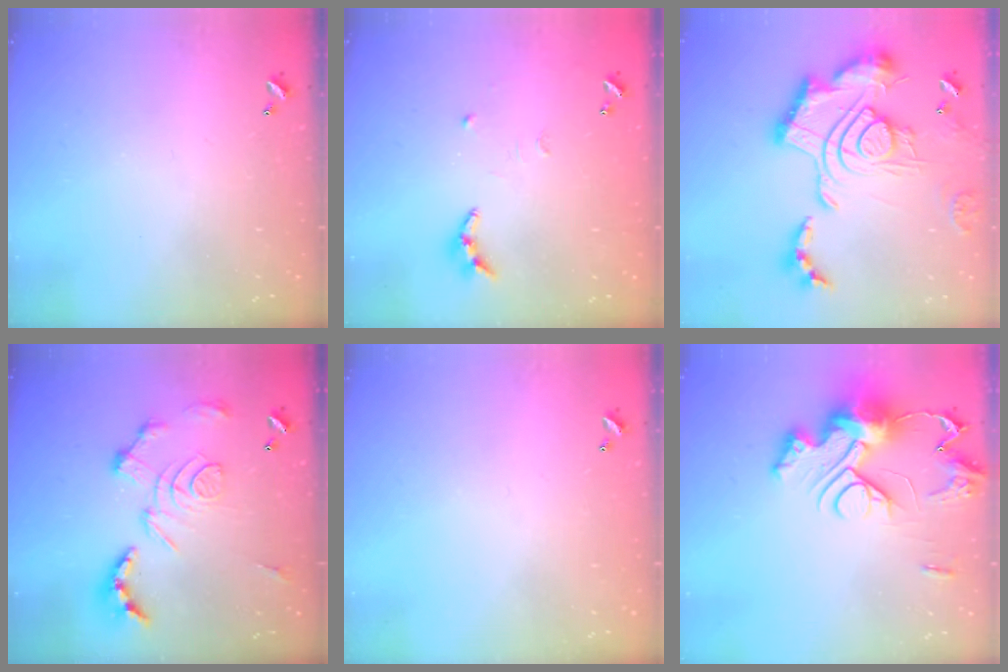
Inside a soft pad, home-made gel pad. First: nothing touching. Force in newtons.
{"total": 7.9, "press": 7.9, "slide": 0.2}
{"total": 3.0, "press": 2.4, "slide": 1.8}
{"total": 3.4, "press": 2.7, "slide": 2.0}
{"total": 0.0}
{"total": 18.2, "press": 18.1, "slide": 0.9}